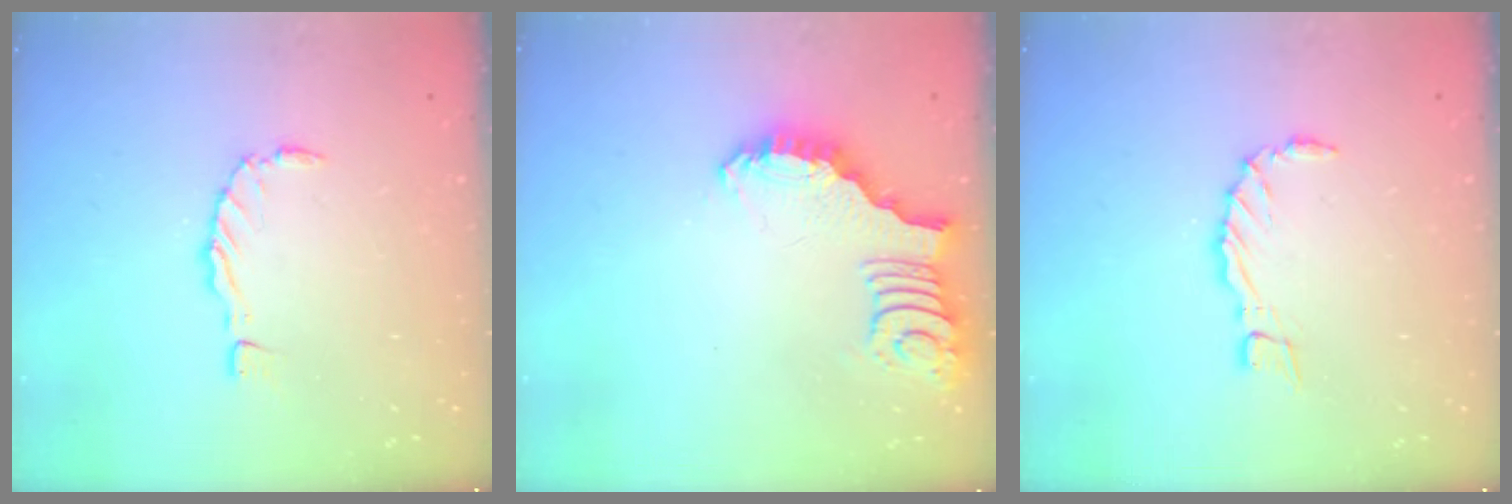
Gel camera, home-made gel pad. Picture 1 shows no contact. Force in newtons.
{"total": 2.6, "press": 2.6, "slide": 0.3}
{"total": 5.2, "press": 5.2, "slide": 0.7}